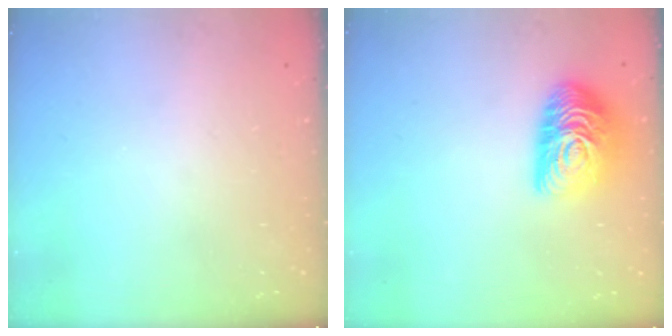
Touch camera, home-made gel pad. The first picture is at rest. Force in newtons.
{"total": 14.7, "press": 14.7, "slide": 0.8}